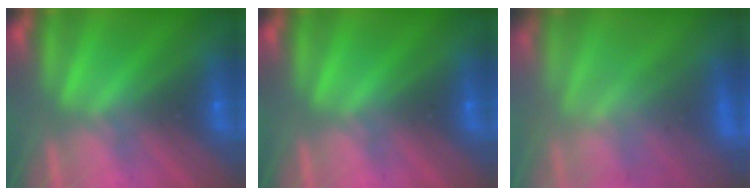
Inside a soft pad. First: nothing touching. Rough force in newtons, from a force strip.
{"total": 0.0}
{"total": 3.5}